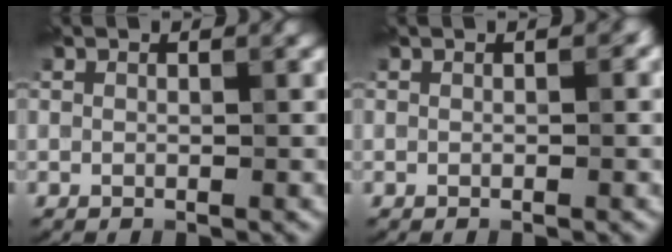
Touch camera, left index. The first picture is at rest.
{"total": 0.9, "force": [0.0, 0.6, 0.7], "torque": [-0.007, 0.000, 0.000]}